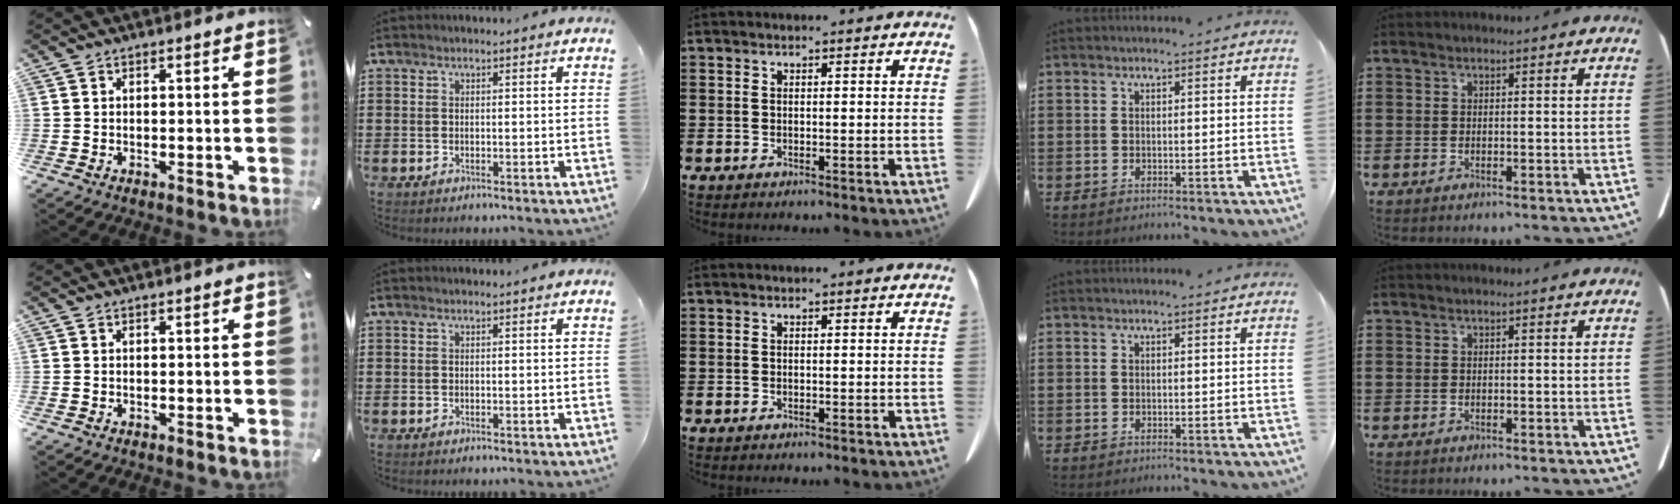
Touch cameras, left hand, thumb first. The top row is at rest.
{}